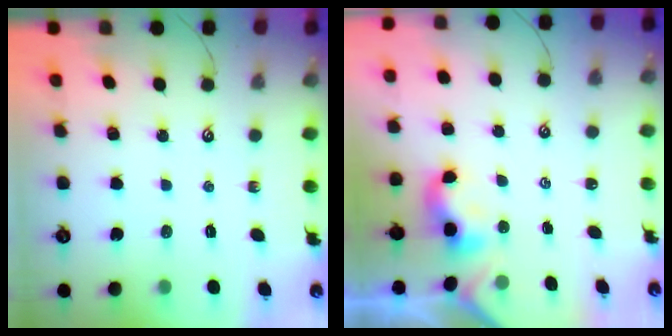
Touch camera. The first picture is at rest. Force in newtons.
{"total": 2.2, "press": 2.2, "slide": 0.2}